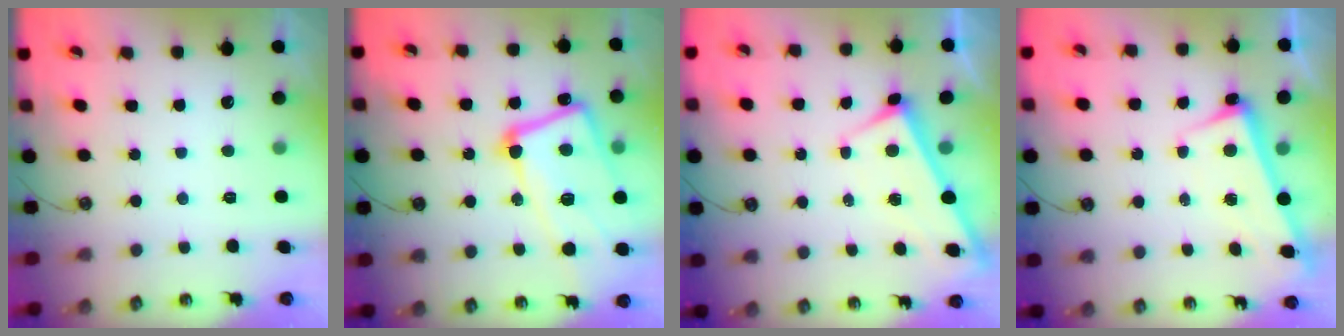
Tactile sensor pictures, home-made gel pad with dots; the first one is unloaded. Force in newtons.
{"total": 17.5, "press": 17.3, "slide": 2.5}
{"total": 2.8, "press": 2.8, "slide": 0.0}
{"total": 2.5, "press": 2.4, "slide": 0.9}